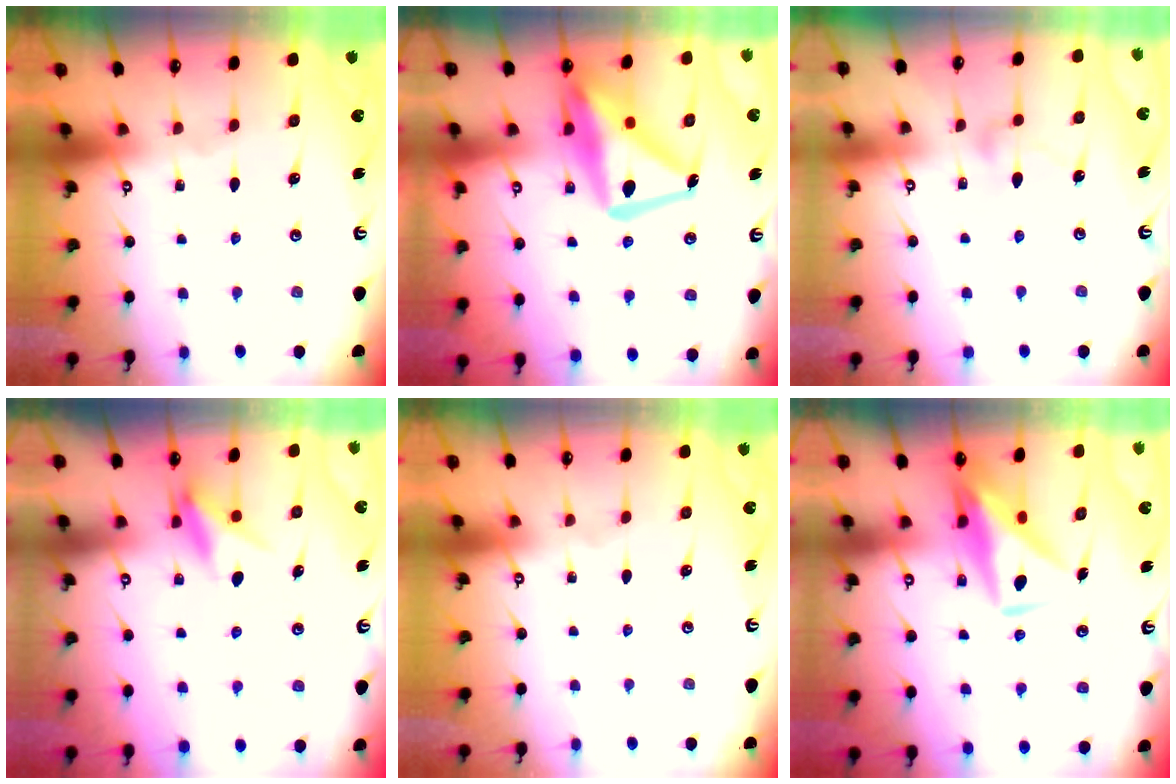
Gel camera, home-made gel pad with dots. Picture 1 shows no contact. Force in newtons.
{"total": 18.3, "press": 18.2, "slide": 1.8}
{"total": 6.6, "press": 6.5, "slide": 0.4}
{"total": 8.3, "press": 8.2, "slide": 1.3}
{"total": 0.0}
{"total": 10.2, "press": 10.2, "slide": 1.1}